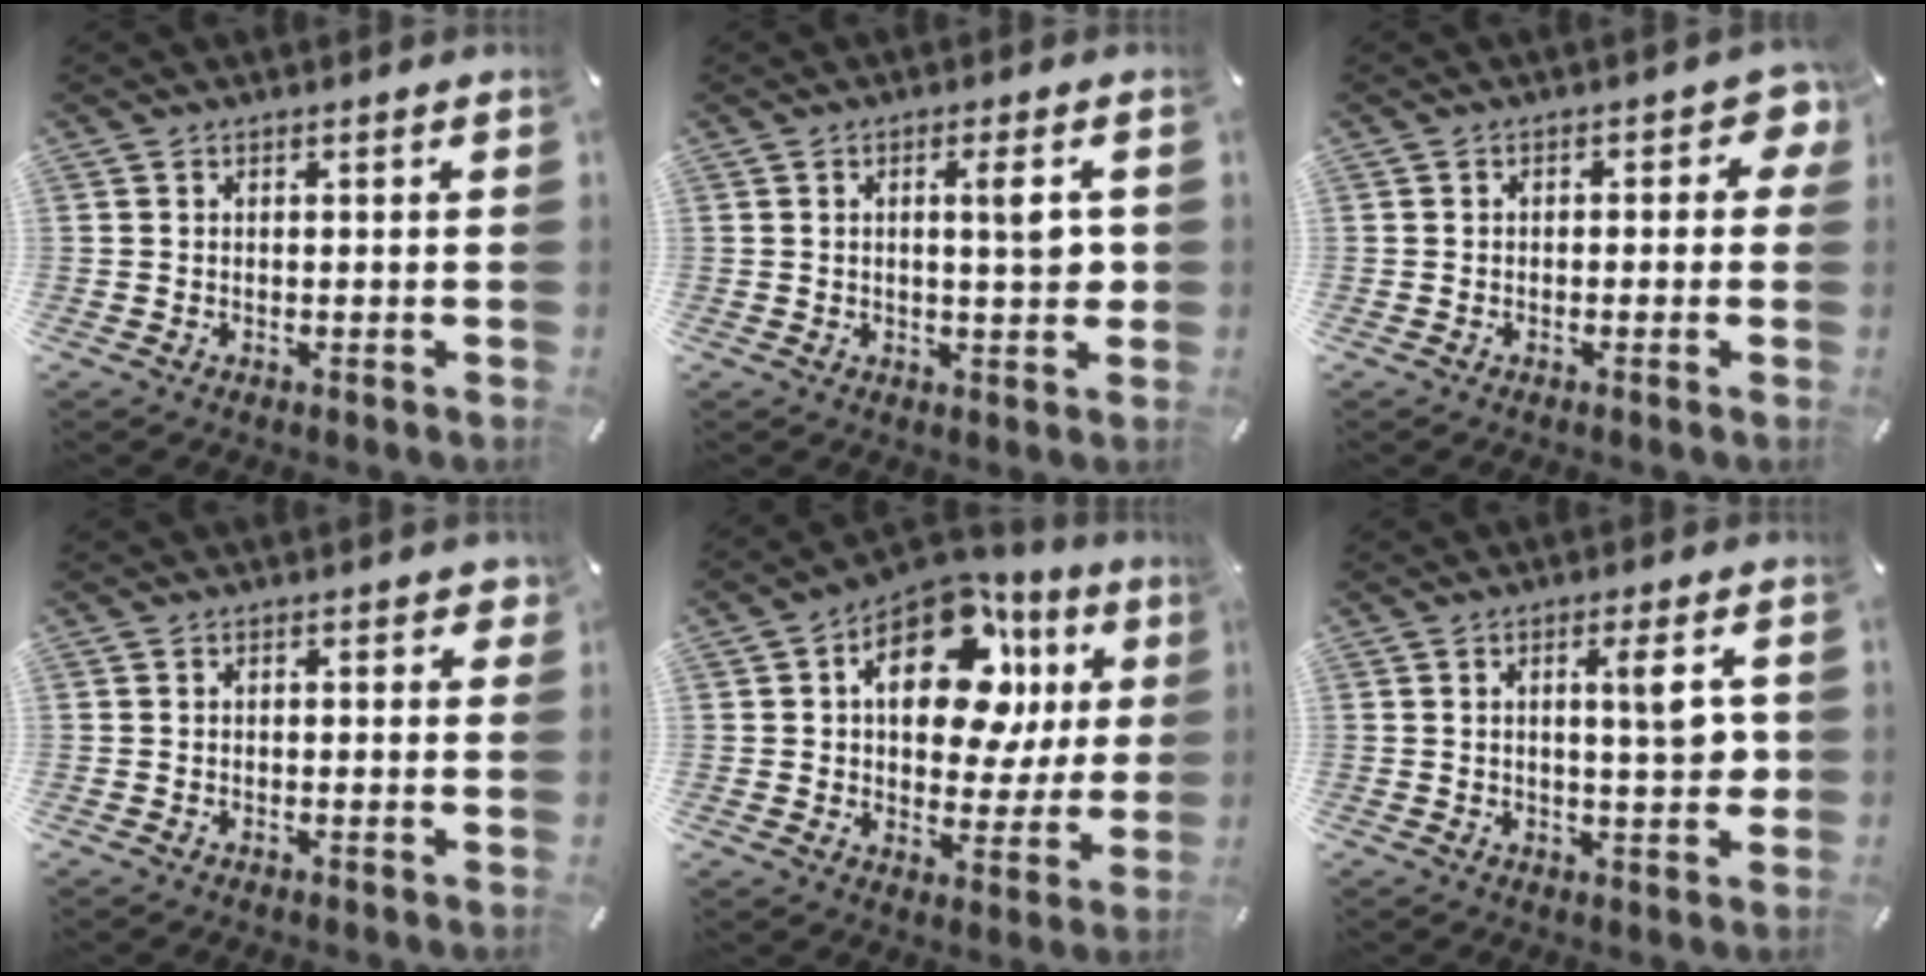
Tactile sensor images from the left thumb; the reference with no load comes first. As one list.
[{"total": 5.6, "force": [1.0, 1.2, 5.4], "torque": [-0.071, -0.013, 0.007]}, {"total": 3.6, "force": [-0.1, 2.2, 2.9], "torque": [-0.039, 0.007, -0.007]}, {"total": 1.4, "force": [0.1, 0.8, 1.1], "torque": [-0.006, -0.001, -0.003]}, {"total": 19.0, "force": [6.8, 11.2, 13.8], "torque": [-0.198, -0.025, 0.115]}, {"total": 6.8, "force": [1.4, 1.3, 6.5], "torque": [-0.092, -0.013, 0.013]}]